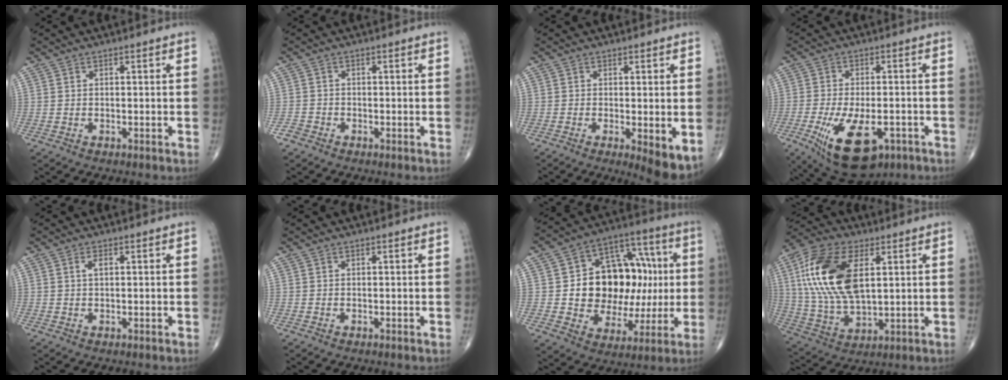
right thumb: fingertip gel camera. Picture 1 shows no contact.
{"total": 1.6, "force": [-1.3, 0.9, 0.0], "torque": [0.002, 0.002, -0.031]}
{"total": 5.9, "force": [-1.4, 1.5, 5.5], "torque": [-0.082, -0.020, -0.022]}
{"total": 15.3, "force": [-6.6, 7.5, 11.6], "torque": [-0.204, 0.005, -0.091]}
{"total": 1.7, "force": [0.5, 0.8, 1.4], "torque": [-0.028, 0.004, 0.010]}
{"total": 0.0}
{"total": 20.0, "force": [1.4, 13.9, 14.2], "torque": [-0.153, 0.027, 0.033]}
{"total": 20.0, "force": [5.1, 10.4, 16.3], "torque": [-0.326, -0.007, 0.095]}